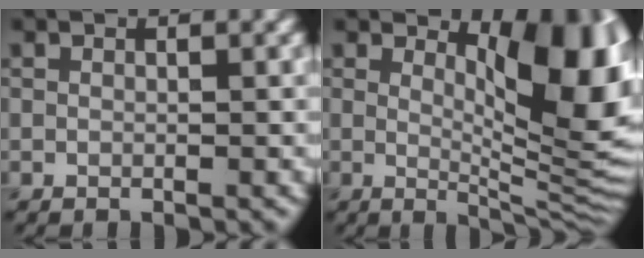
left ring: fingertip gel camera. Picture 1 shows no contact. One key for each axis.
{"total": 10.7, "fx": 3.0, "fy": 4.1, "fz": 9.4, "tx": -0.116, "ty": -0.006, "tz": 0.047}